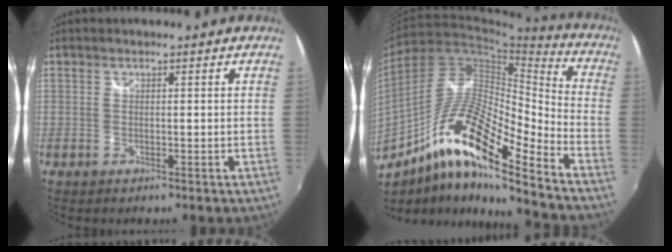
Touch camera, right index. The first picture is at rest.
{"total": 18.1, "force": [-10.5, 3.4, 14.3], "torque": [-0.267, 0.000, -0.210]}